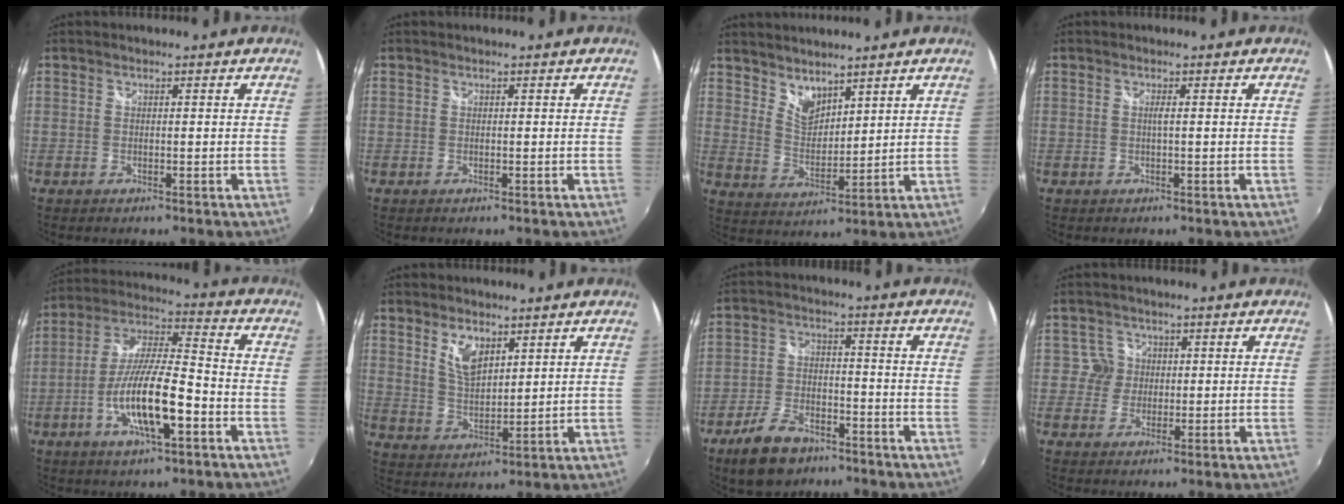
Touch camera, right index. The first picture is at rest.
{"total": 0.0}
{"total": 6.0, "force": [5.0, 2.6, 2.1], "torque": [-0.026, -0.002, 0.096]}
{"total": 0.8, "force": [-0.1, -0.3, 0.8], "torque": [-0.013, 0.000, -0.003]}
{"total": 14.5, "force": [-5.6, 3.1, 13.0], "torque": [-0.259, -0.006, -0.106]}
{"total": 6.4, "force": [3.5, 3.2, 4.3], "torque": [-0.077, -0.001, 0.068]}
{"total": 9.9, "force": [-6.9, 5.2, 4.9], "torque": [-0.120, 0.003, -0.121]}
{"total": 3.0, "force": [0.4, 3.0, -0.3], "torque": [0.017, 0.013, 0.003]}